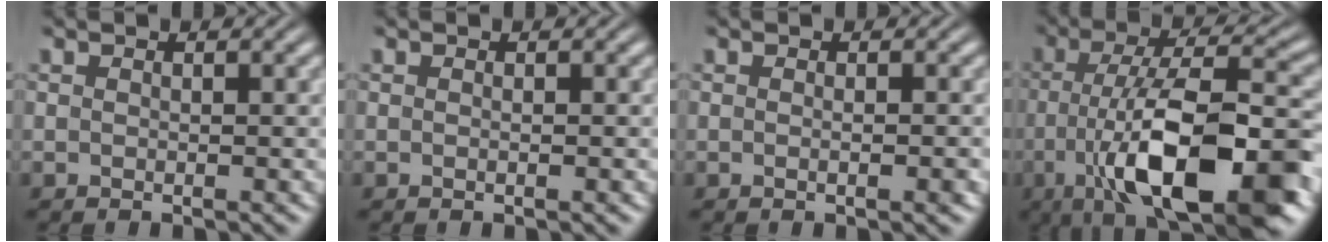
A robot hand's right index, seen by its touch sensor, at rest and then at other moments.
{"total": 0.0}
{"total": 0.9, "force": [-0.4, 0.0, 0.8], "torque": [-0.011, 0.003, -0.011]}
{"total": 13.6, "force": [-4.5, 4.7, 12.0], "torque": [-0.196, -0.020, -0.058]}